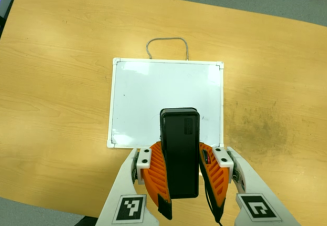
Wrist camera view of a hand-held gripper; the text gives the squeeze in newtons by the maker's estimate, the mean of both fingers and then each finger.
{"total": 8.1, "left": 7.6, "right": 8.6}